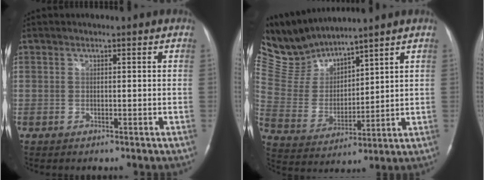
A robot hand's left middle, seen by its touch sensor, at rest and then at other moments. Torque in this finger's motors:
{"motor_torque": [-0.20, -0.18, -0.14, -0.03]}